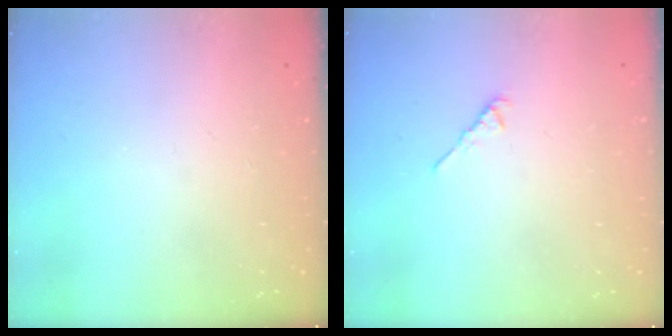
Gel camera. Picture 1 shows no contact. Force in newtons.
{"total": 3.1, "press": 3.0, "slide": 0.8}